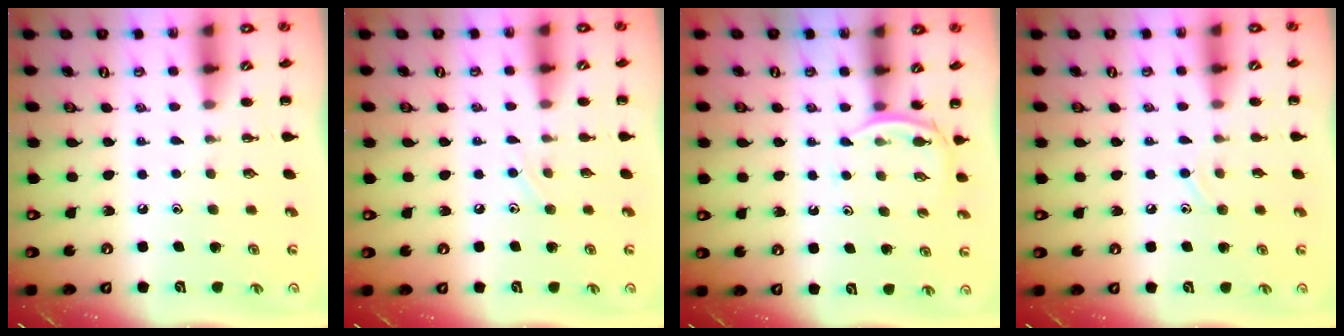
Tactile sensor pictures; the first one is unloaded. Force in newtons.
{"total": 3.9, "press": 3.7, "slide": 1.2}
{"total": 3.3, "press": 3.1, "slide": 1.1}
{"total": 7.0, "press": 6.7, "slide": 2.2}